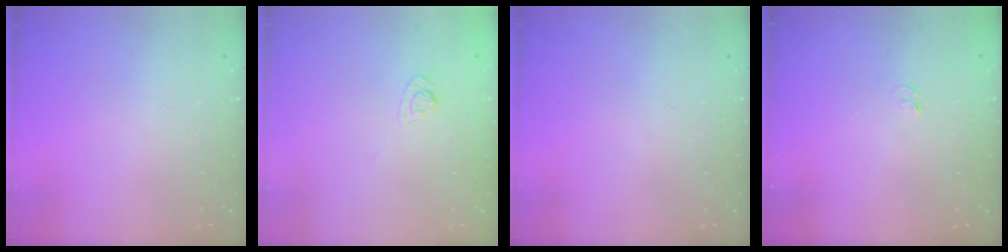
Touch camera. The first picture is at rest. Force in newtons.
{"total": 4.0, "press": 3.7, "slide": 1.5}
{"total": 0.0}
{"total": 3.3, "press": 3.2, "slide": 0.7}